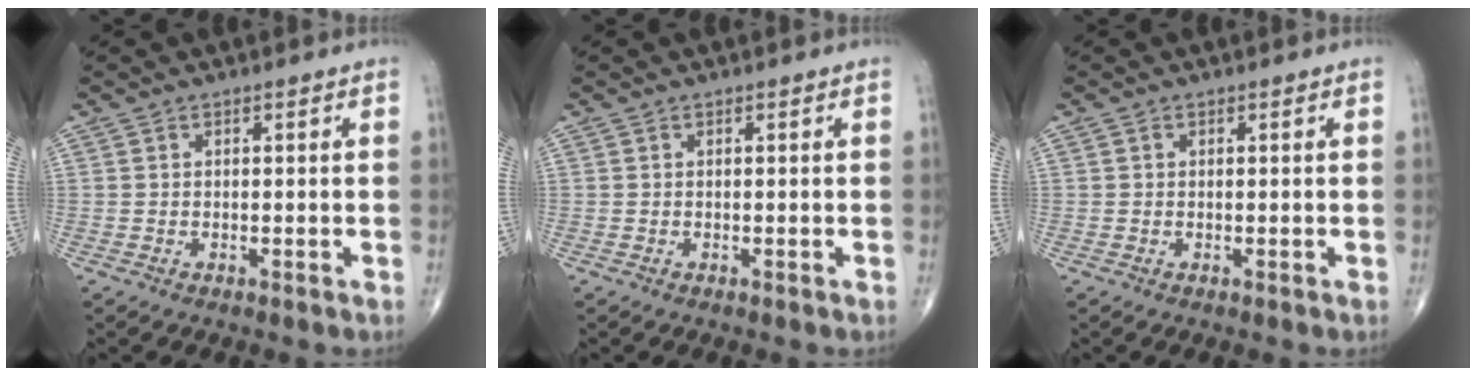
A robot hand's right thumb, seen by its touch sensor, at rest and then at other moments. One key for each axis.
{"total": 0.0}
{"total": 0.0}